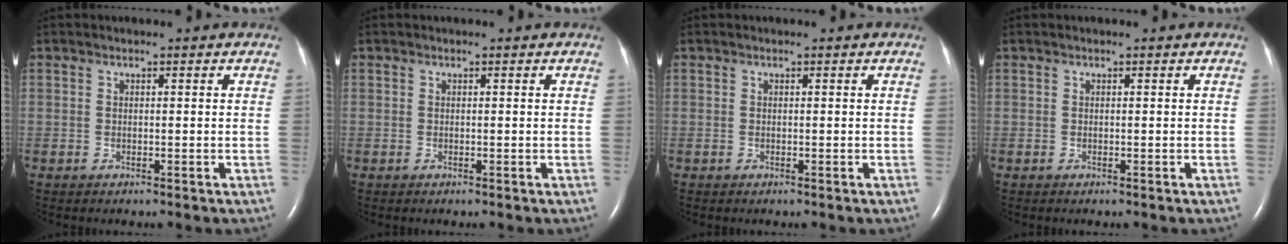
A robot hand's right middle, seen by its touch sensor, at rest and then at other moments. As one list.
[{"total": 0.0}, {"total": 0.0}, {"total": 0.0}]